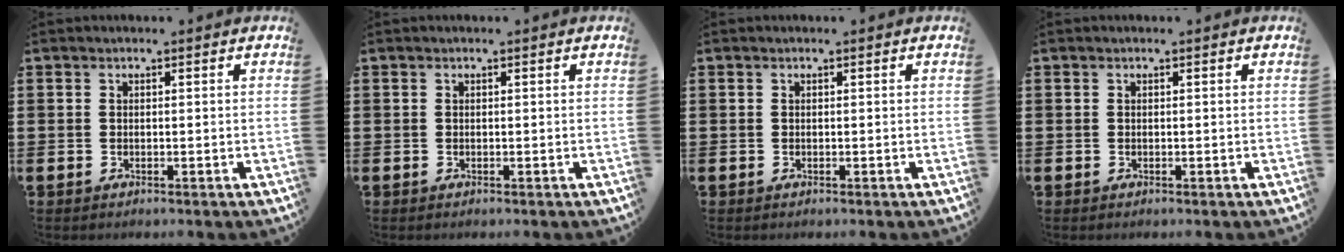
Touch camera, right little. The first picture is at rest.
{"total": 0.0}
{"total": 0.0}
{"total": 0.0}